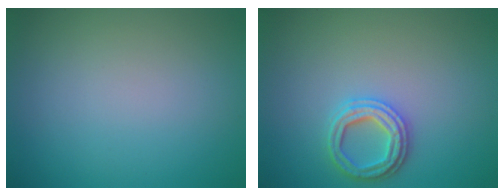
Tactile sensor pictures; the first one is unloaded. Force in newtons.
{"total": 2.8, "press": 2.7, "slide": 0.7}